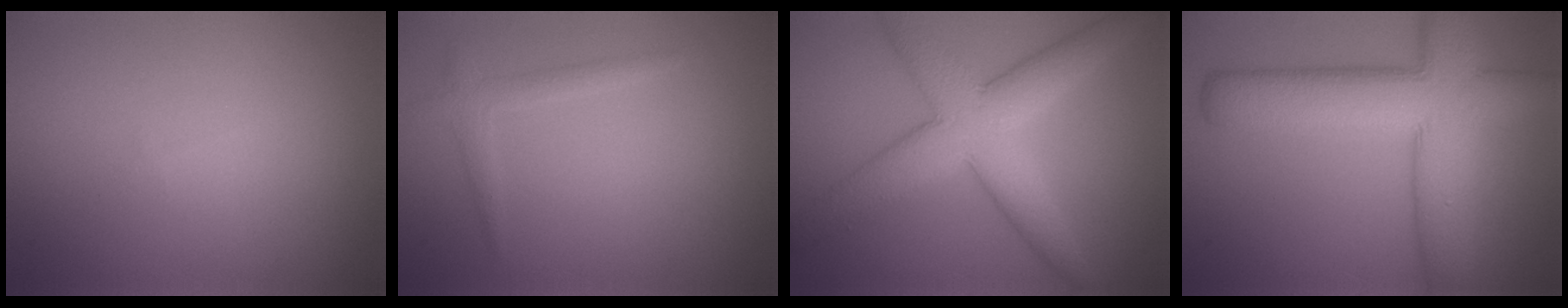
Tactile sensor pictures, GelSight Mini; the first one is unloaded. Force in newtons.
{"total": 1.5, "press": 1.5, "slide": 0.0}
{"total": 7.5, "press": 7.5, "slide": 0.2}
{"total": 10.4, "press": 10.4, "slide": 0.6}